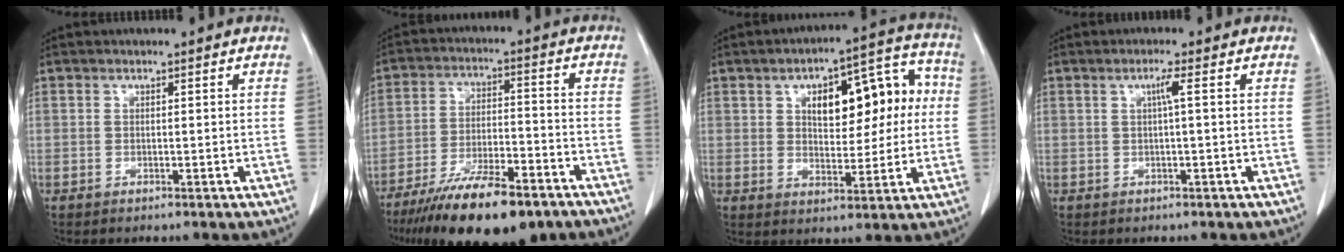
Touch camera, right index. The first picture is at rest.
{"total": 16.7, "force": [-12.3, 4.0, 10.4], "torque": [-0.170, -0.018, -0.203]}
{"total": 13.5, "force": [2.6, 6.3, 11.7], "torque": [-0.155, 0.044, 0.046]}
{"total": 1.7, "force": [0.3, -0.4, 1.6], "torque": [-0.034, 0.001, 0.006]}